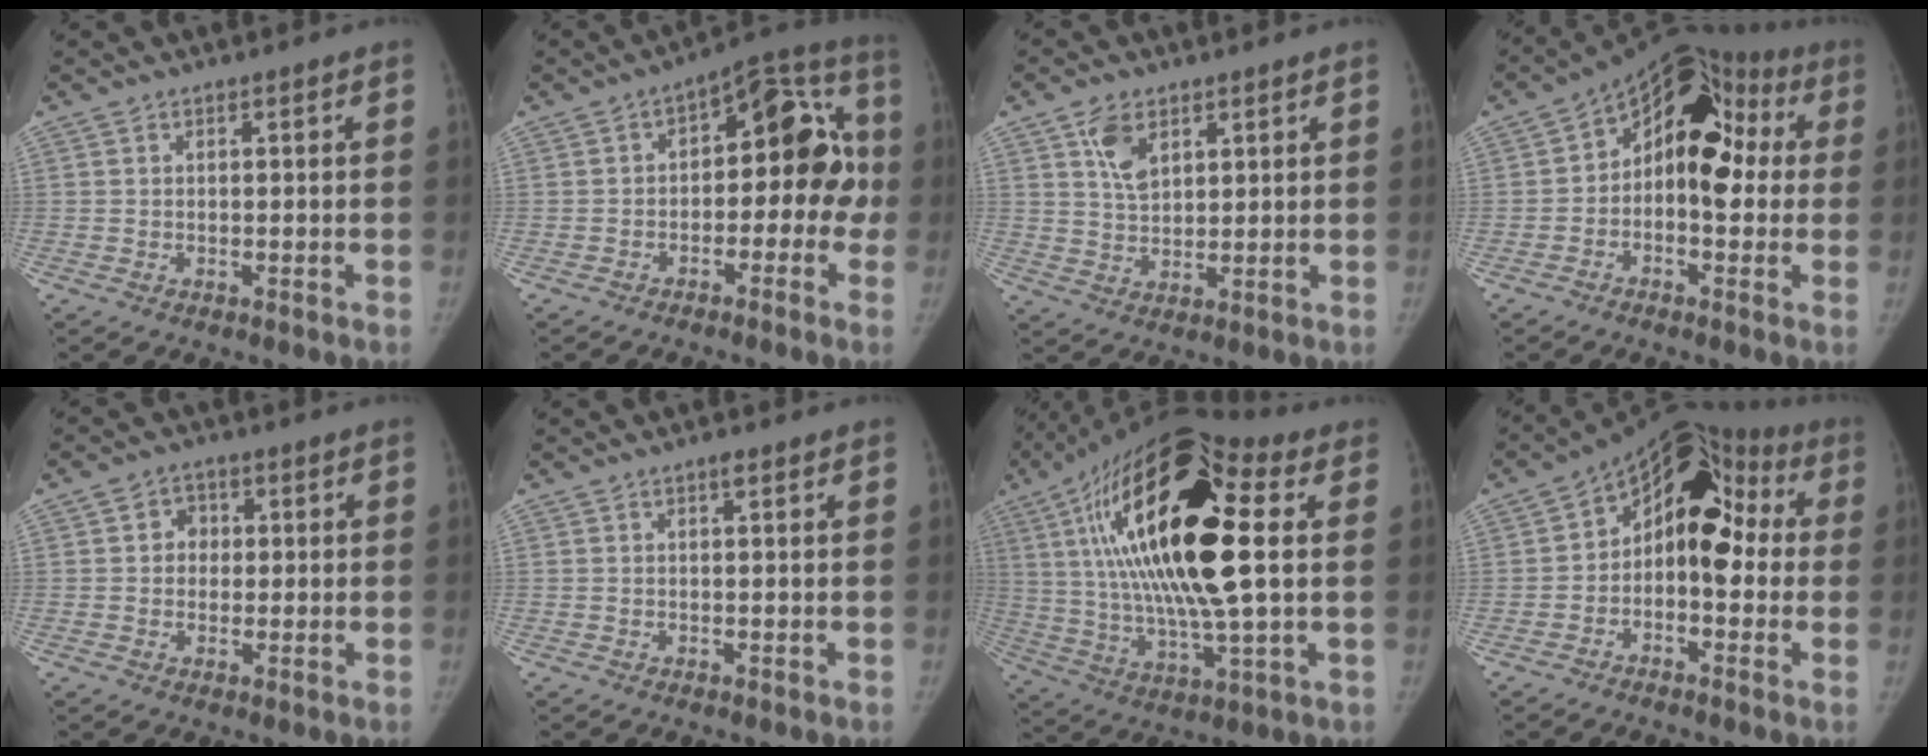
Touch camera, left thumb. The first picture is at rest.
{"total": 16.3, "force": [-1.5, 9.2, 13.4], "torque": [-0.120, 0.056, -0.033]}
{"total": 6.4, "force": [3.1, 4.0, 4.0], "torque": [-0.053, -0.018, 0.060]}
{"total": 15.6, "force": [0.9, 10.0, 11.9], "torque": [-0.115, 0.051, -0.004]}
{"total": 4.2, "force": [0.4, 3.7, 1.9], "torque": [0.002, 0.008, 0.000]}
{"total": 0.8, "force": [0.4, 0.2, 0.7], "torque": [-0.010, 0.001, 0.006]}
{"total": 28.8, "force": [5.9, 9.3, 26.6], "torque": [-0.505, 0.002, 0.084]}
{"total": 15.1, "force": [0.3, 9.7, 11.6], "torque": [-0.112, 0.055, -0.015]}